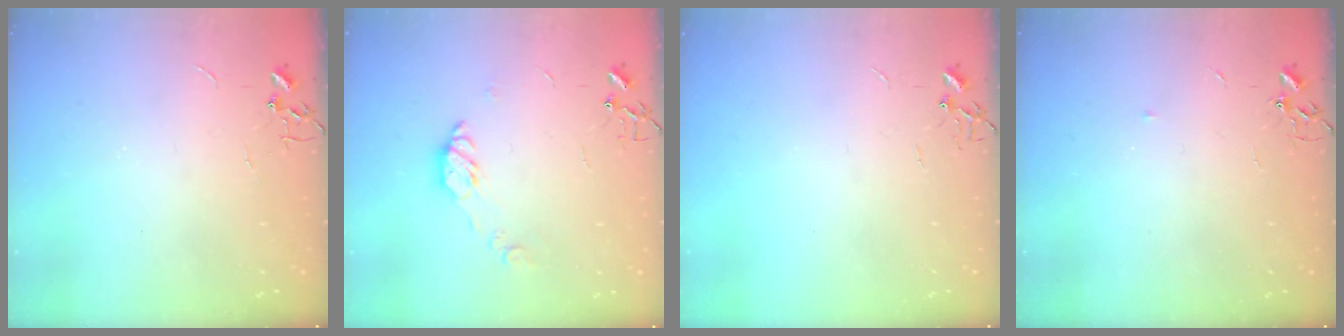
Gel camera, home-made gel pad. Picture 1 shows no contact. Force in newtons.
{"total": 7.6, "press": 7.6, "slide": 0.4}
{"total": 0.0}
{"total": 3.3, "press": 3.3, "slide": 0.5}